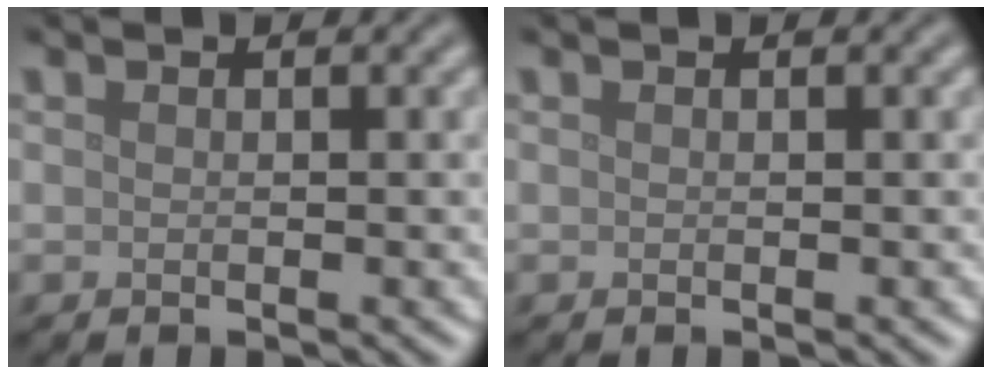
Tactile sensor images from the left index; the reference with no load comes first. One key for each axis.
{"total": 0.0}